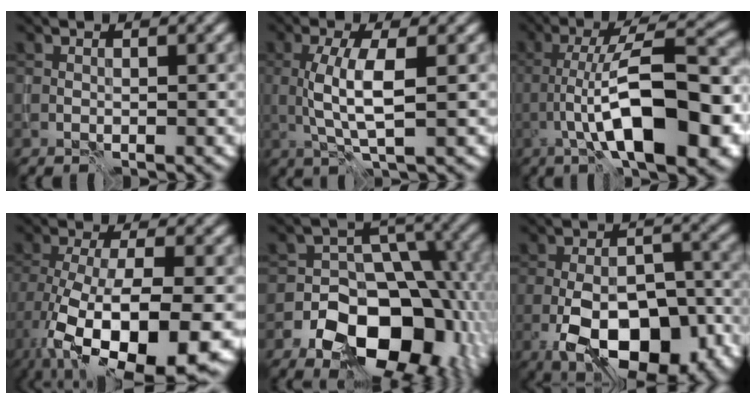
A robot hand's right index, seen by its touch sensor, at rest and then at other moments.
{"total": 4.1, "force": [0.1, 1.0, 3.9], "torque": [-0.086, 0.001, 0.003]}
{"total": 10.9, "force": [-3.9, 2.5, 9.9], "torque": [-0.152, 0.020, -0.065]}
{"total": 14.0, "force": [-6.5, 5.5, 11.2], "torque": [-0.200, -0.036, -0.097]}
{"total": 12.9, "force": [-5.2, 8.3, 8.4], "torque": [-0.103, -0.012, -0.089]}
{"total": 11.9, "force": [-5.5, 5.9, 8.7], "torque": [-0.131, -0.011, -0.088]}